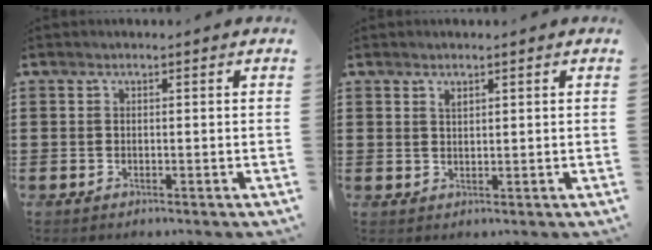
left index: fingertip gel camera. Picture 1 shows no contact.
{"total": 1.2, "force": [1.0, 0.4, 0.5], "torque": [-0.012, 0.002, 0.019]}